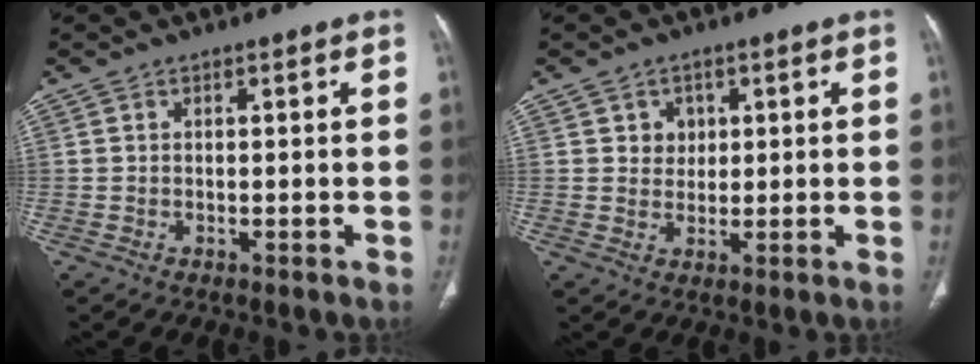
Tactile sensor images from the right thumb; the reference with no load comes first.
{"total": 3.2, "force": [1.2, 2.8, 1.0], "torque": [0.004, -0.005, 0.018]}